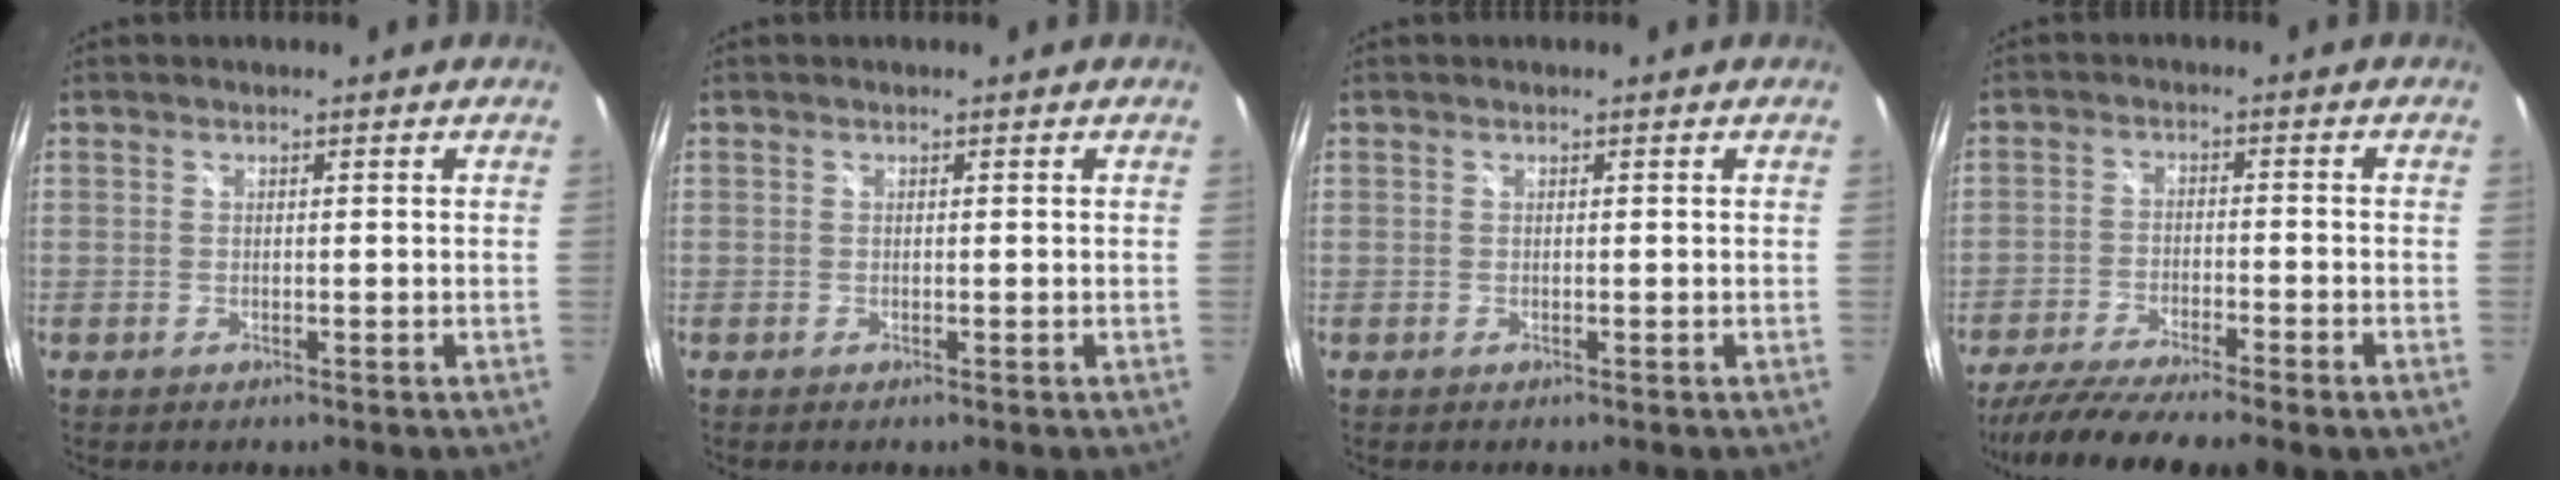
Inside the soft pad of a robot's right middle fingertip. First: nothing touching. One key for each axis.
{"total": 0.0}
{"total": 0.0}
{"total": 13.2, "fx": -10.9, "fy": 0.7, "fz": 7.4, "tx": -0.146, "ty": -0.037, "tz": -0.176}